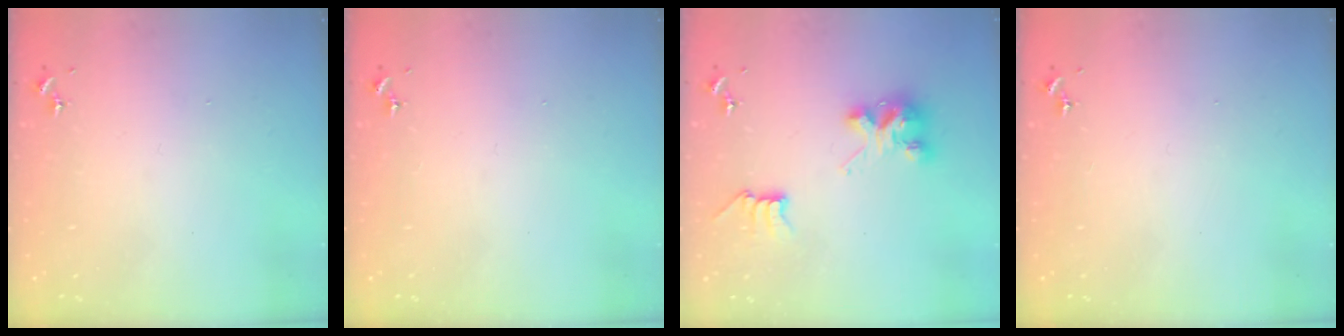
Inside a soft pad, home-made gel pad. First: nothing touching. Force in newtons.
{"total": 0.0}
{"total": 8.3, "press": 8.3, "slide": 0.3}
{"total": 0.0}